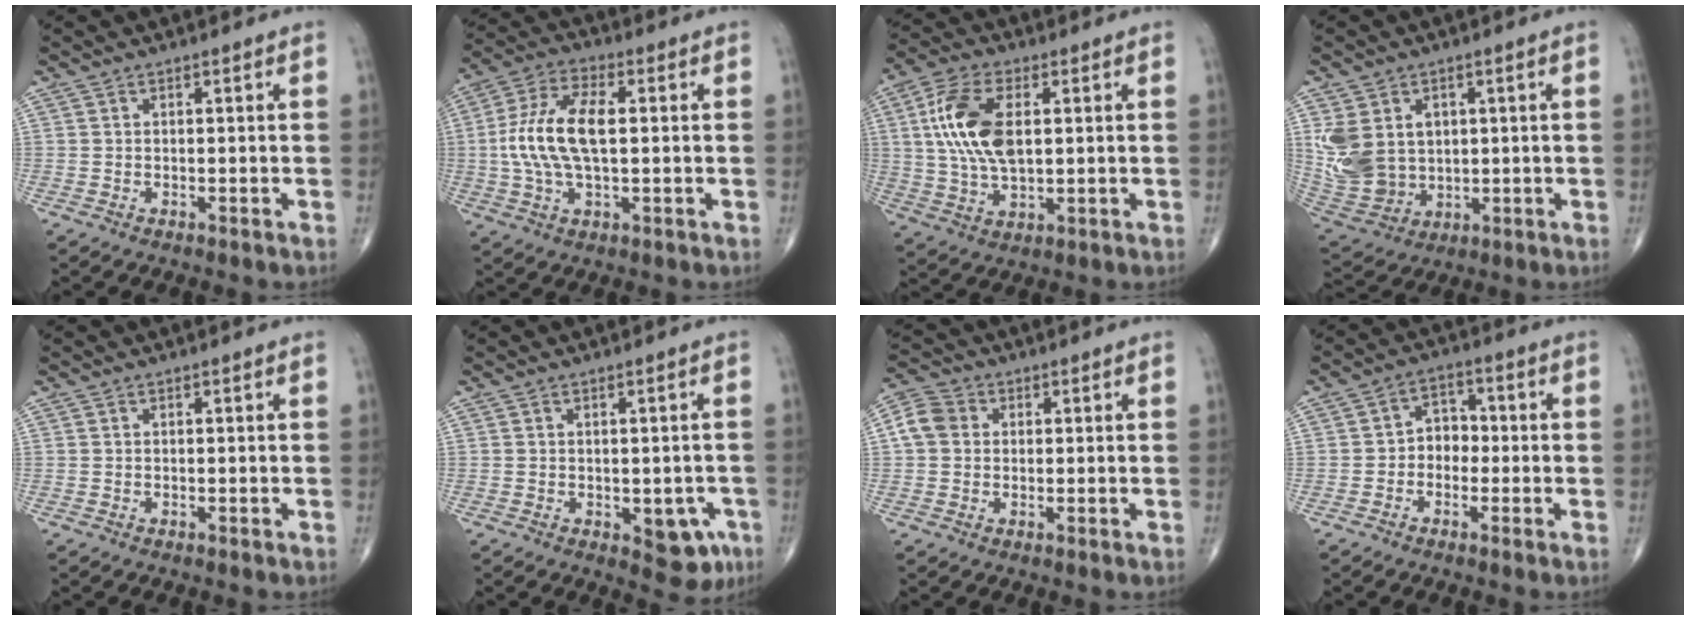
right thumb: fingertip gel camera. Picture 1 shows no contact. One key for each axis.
{"total": 13.1, "fx": 0.5, "fy": 6.1, "fz": 11.5, "tx": -0.245, "ty": 0.019, "tz": 0.007}
{"total": 13.6, "fx": 2.4, "fy": 7.1, "fz": 11.4, "tx": -0.232, "ty": 0.003, "tz": 0.047}
{"total": 12.9, "fx": 2.3, "fy": 10.0, "fz": 7.7, "tx": -0.148, "ty": -0.008, "tz": 0.070}
{"total": 0.0}
{"total": 6.7, "fx": -2.3, "fy": 3.6, "fz": 5.2, "tx": -0.031, "ty": 0.005, "tz": -0.018}
{"total": 5.6, "fx": 0.7, "fy": 4.8, "fz": 2.8, "tx": -0.049, "ty": 0.015, "tz": 0.005}
{"total": 5.0, "fx": -1.0, "fy": 4.0, "fz": 2.9, "tx": -0.017, "ty": 0.023, "tz": -0.031}